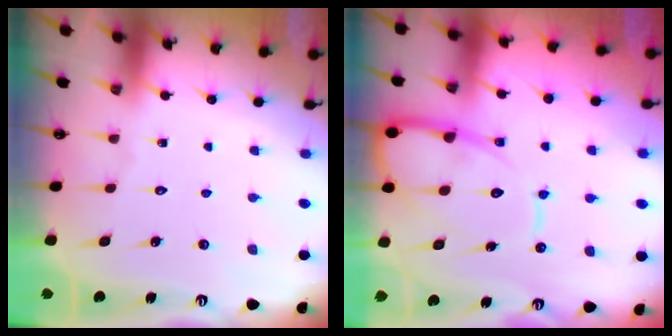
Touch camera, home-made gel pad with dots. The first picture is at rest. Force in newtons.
{"total": 12.5, "press": 12.5, "slide": 1.3}